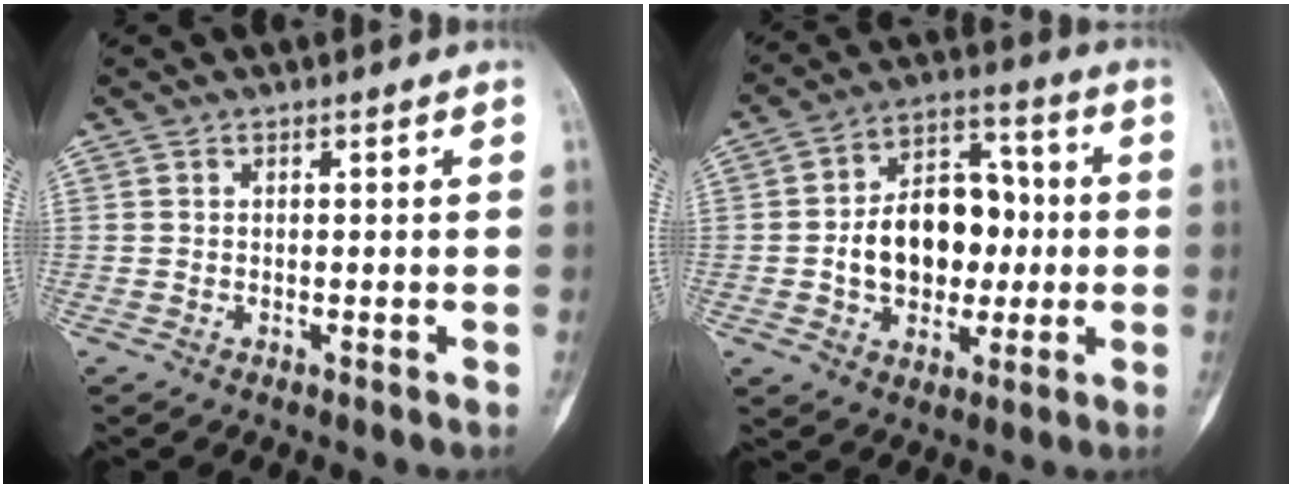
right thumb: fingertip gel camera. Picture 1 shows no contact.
{"total": 15.6, "force": [-0.9, 11.1, 11.0], "torque": [-0.134, 0.036, -0.010]}